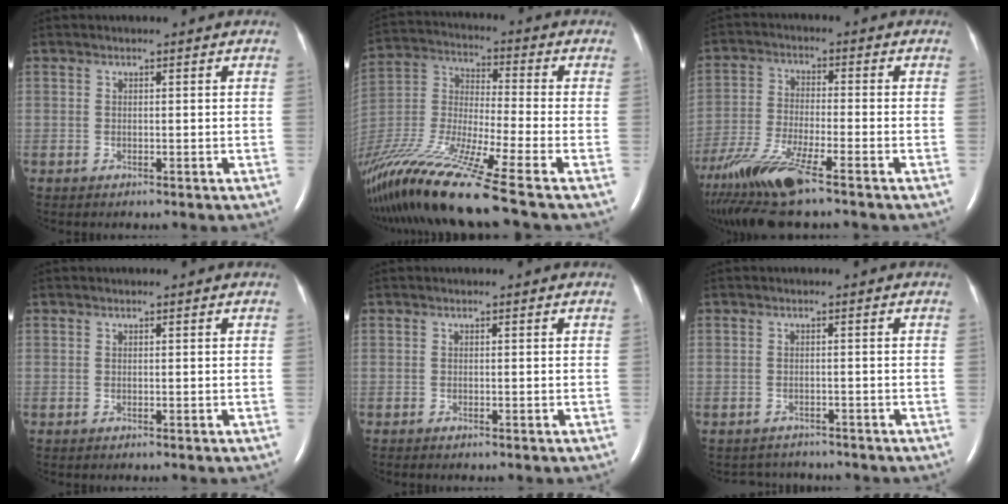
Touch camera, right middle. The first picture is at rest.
{"total": 21.5, "force": [-16.8, -1.2, 13.3], "torque": [-0.314, -0.055, -0.321]}
{"total": 13.2, "force": [-9.3, 1.3, 9.3], "torque": [-0.193, -0.035, -0.172]}
{"total": 0.0}
{"total": 0.0}
{"total": 3.2, "force": [-3.1, 0.8, -0.4], "torque": [0.006, -0.001, -0.044]}